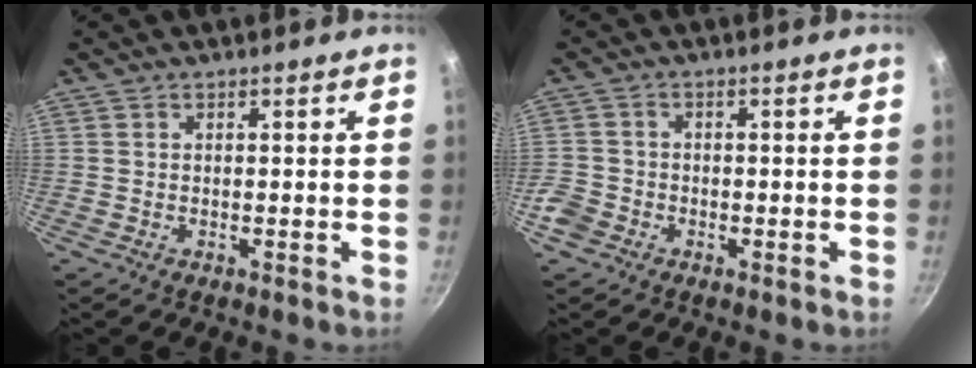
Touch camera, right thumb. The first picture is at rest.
{"total": 4.9, "force": [-2.6, 3.8, 1.7], "torque": [-0.032, 0.024, -0.051]}